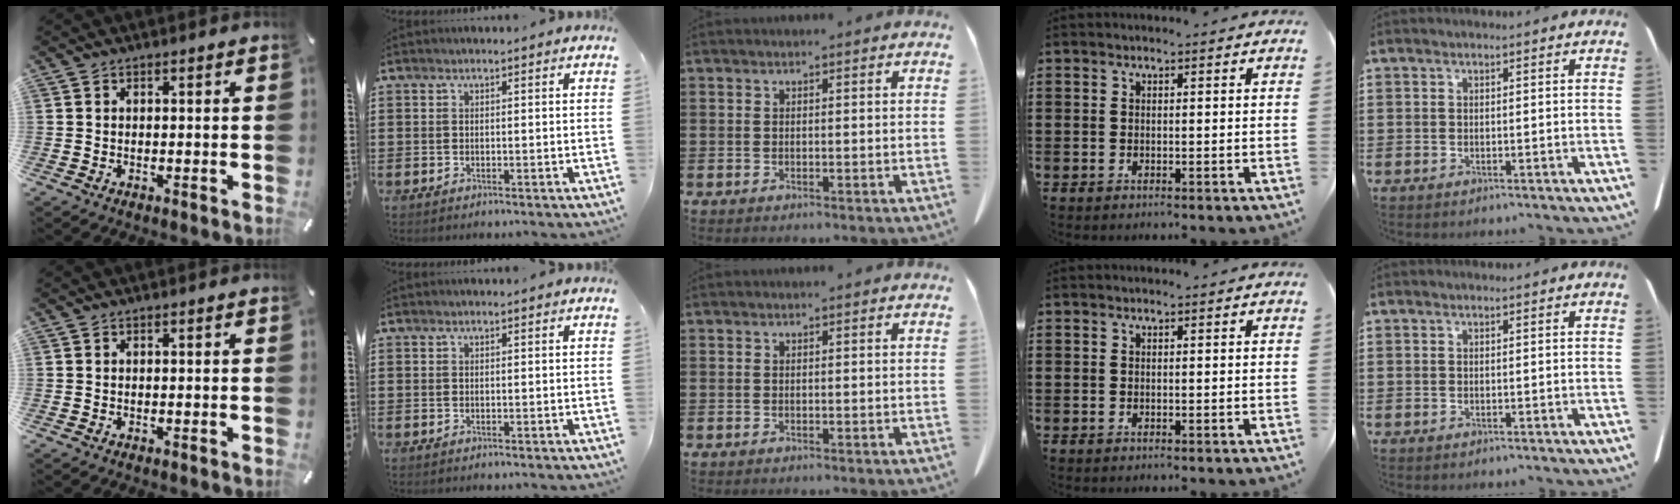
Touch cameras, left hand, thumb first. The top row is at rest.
{}